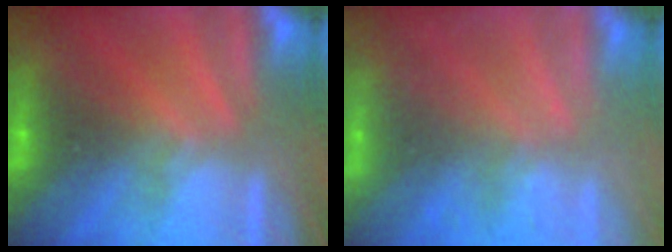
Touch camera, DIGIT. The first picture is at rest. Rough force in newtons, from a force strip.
{"total": 2.3}